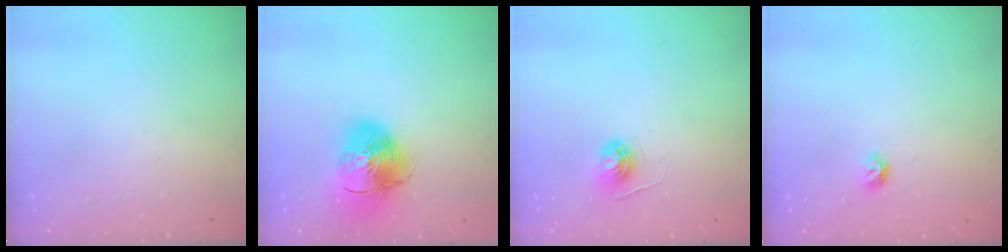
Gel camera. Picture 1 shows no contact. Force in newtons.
{"total": 11.7, "press": 11.5, "slide": 1.8}
{"total": 4.6, "press": 4.6, "slide": 0.4}
{"total": 4.8, "press": 4.7, "slide": 1.0}